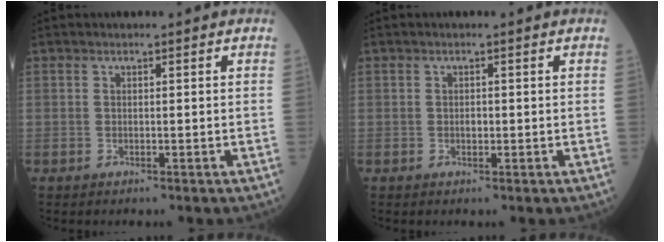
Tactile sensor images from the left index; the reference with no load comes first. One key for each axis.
{"total": 1.0, "fx": -0.1, "fy": 0.6, "fz": 0.7, "tx": -0.015, "ty": 0.001, "tz": -0.001}